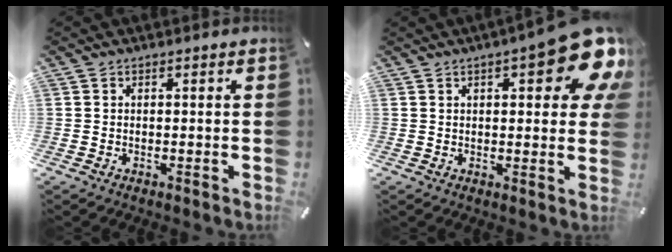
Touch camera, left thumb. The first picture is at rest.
{"total": 16.0, "force": [7.4, 5.1, 13.3], "torque": [-0.172, -0.040, 0.116]}